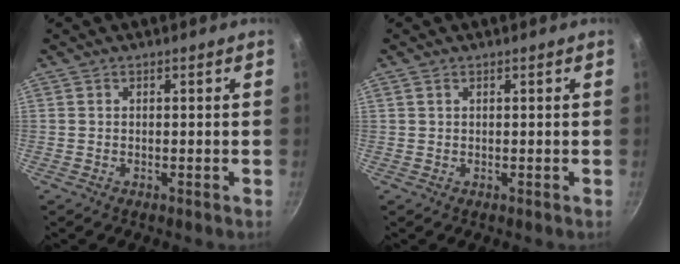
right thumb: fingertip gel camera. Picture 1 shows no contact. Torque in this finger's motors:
{"motor_torque": [-0.03, -0.47, -0.60, 0.12, 0.01]}